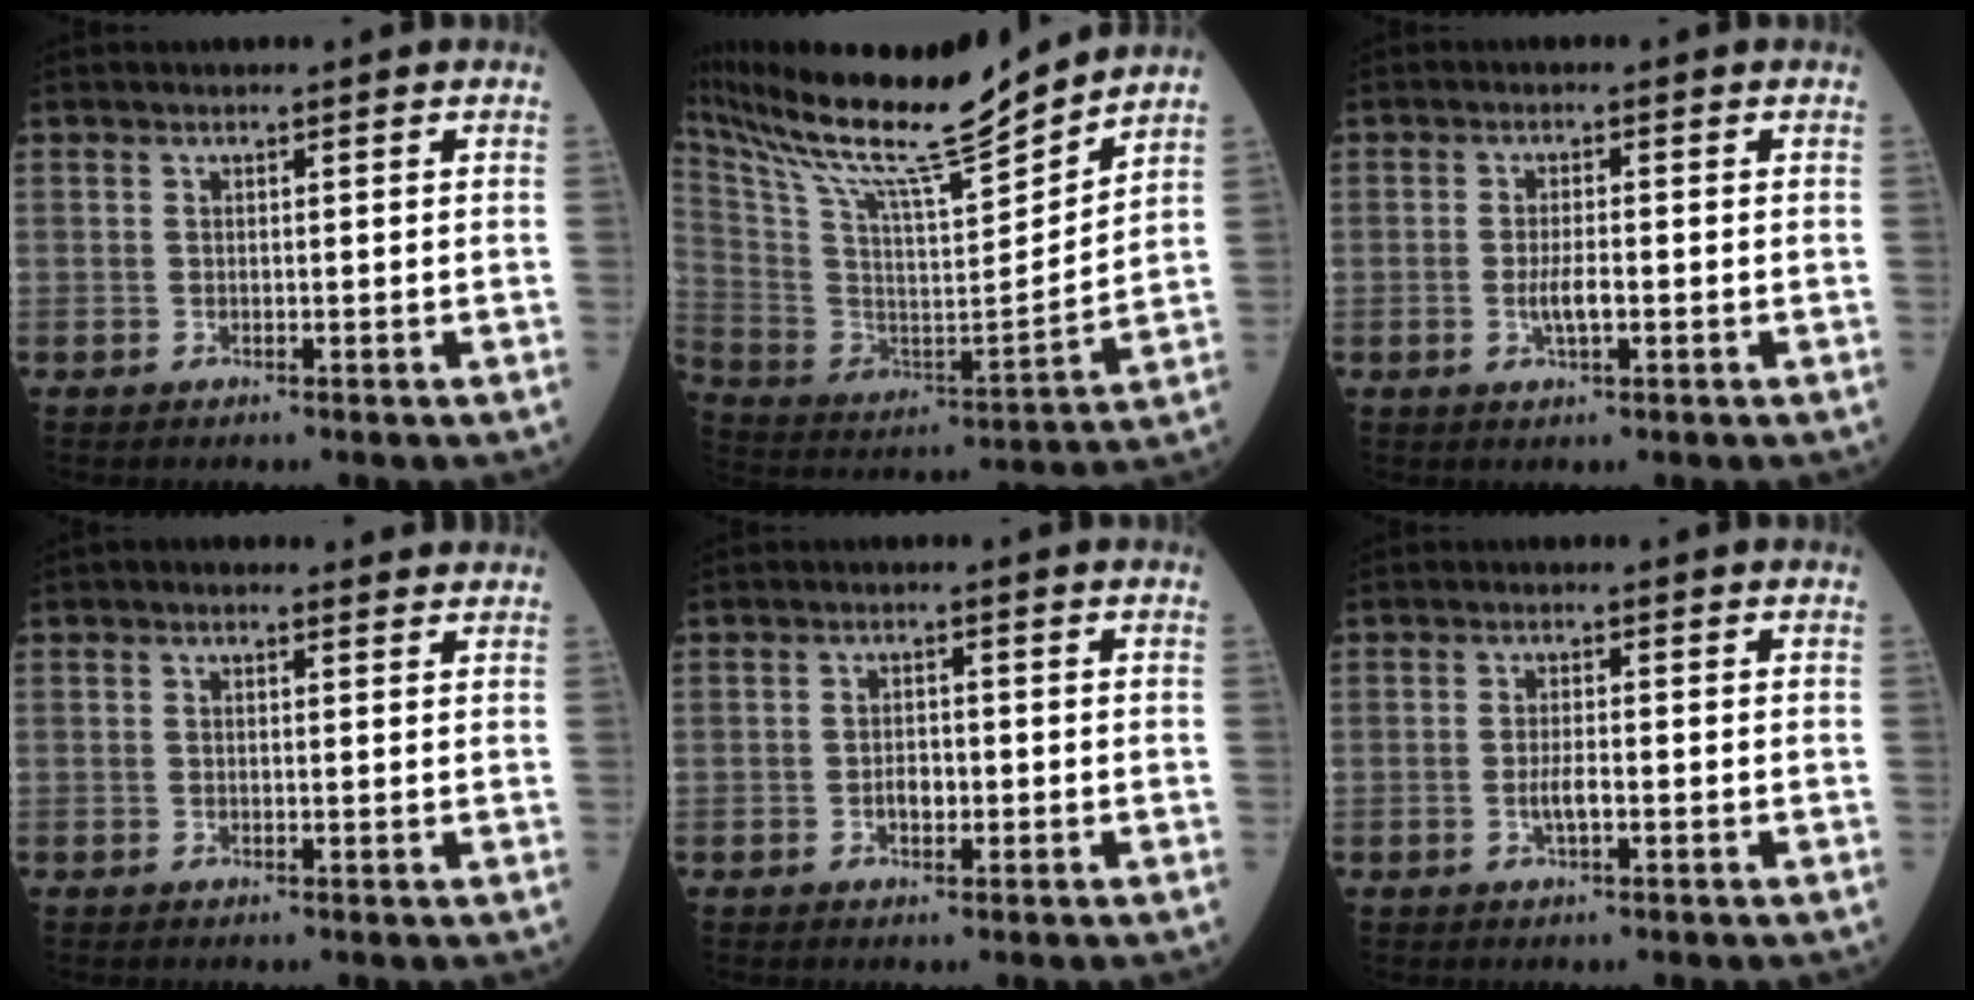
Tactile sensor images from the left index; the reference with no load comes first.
{"total": 21.4, "force": [19.1, 1.0, 9.6], "torque": [-0.203, -0.027, 0.333]}
{"total": 2.9, "force": [-0.7, 0.7, 2.7], "torque": [-0.058, -0.001, -0.012]}
{"total": 4.6, "force": [3.6, 1.4, 2.6], "torque": [-0.039, 0.032, 0.045]}
{"total": 2.1, "force": [-0.7, 1.2, 1.6], "torque": [-0.026, 0.004, -0.010]}
{"total": 2.2, "force": [-0.7, 0.5, 2.0], "torque": [-0.041, 0.000, -0.012]}